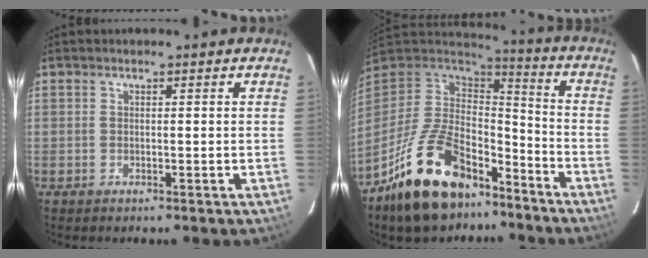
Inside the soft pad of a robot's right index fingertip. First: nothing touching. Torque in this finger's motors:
{"motor_torque": [0.96, -0.93, 0.83, 0.16]}